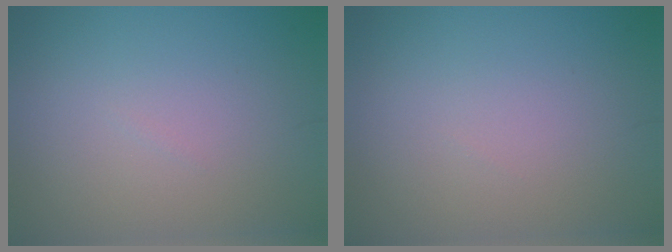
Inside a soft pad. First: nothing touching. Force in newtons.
{"total": 0.0}